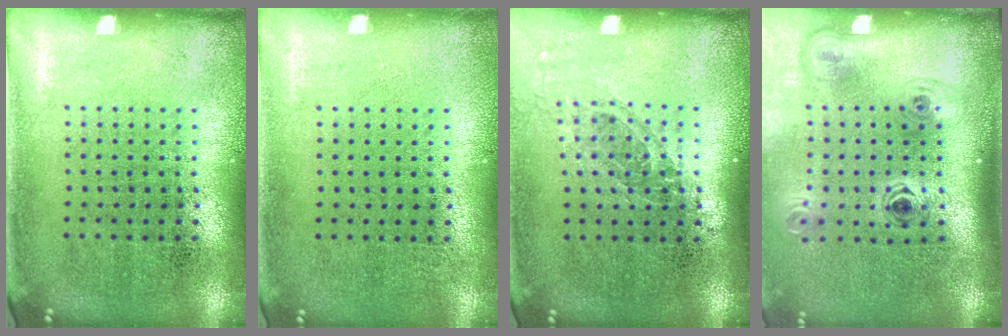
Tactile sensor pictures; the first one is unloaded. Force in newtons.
{"total": 0.0}
{"total": 1.2, "press": 1.0, "slide": 0.7}
{"total": 2.1, "press": 1.4, "slide": 1.6}